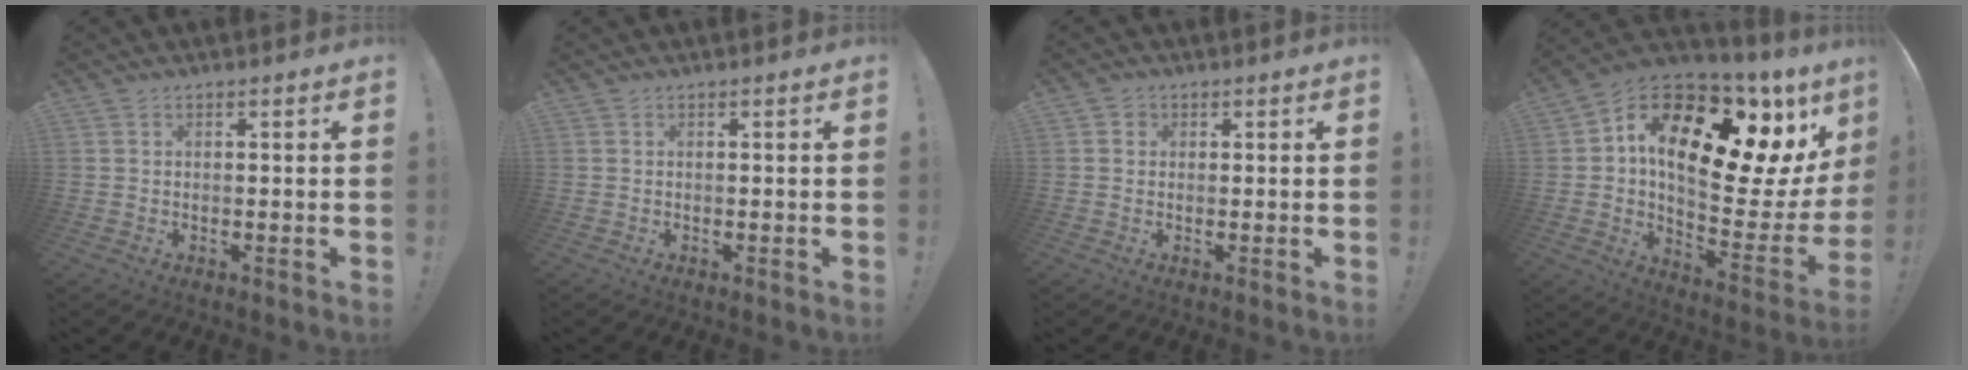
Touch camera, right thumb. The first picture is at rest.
{"total": 0.0}
{"total": 1.6, "force": [0.3, 1.5, 0.5], "torque": [-0.002, 0.001, 0.004]}
{"total": 21.3, "force": [7.2, 10.3, 17.2], "torque": [-0.266, -0.045, 0.127]}